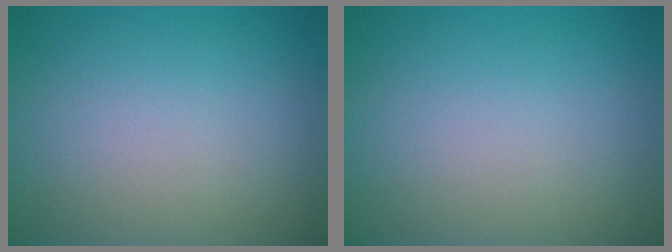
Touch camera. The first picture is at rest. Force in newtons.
{"total": 0.0}